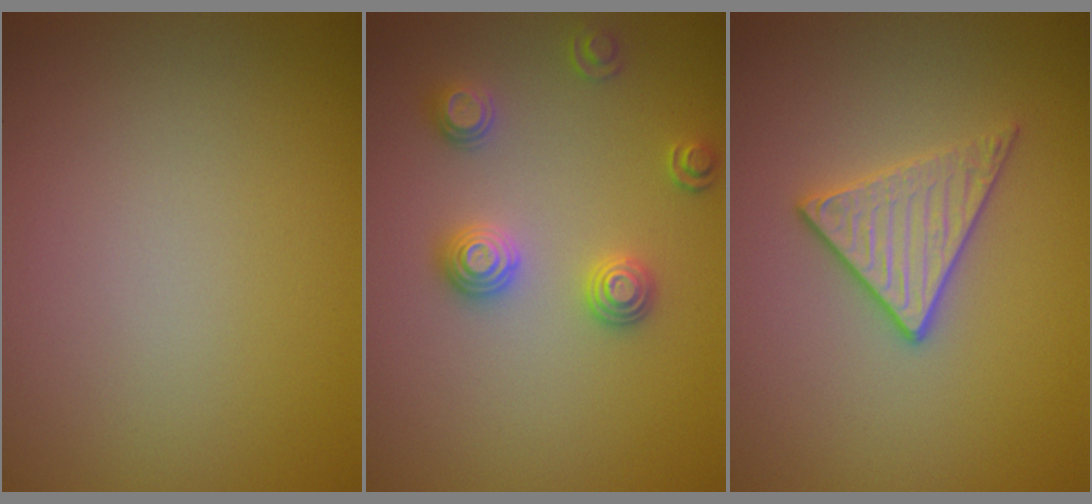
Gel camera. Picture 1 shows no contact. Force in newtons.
{"total": 2.7, "press": 2.6, "slide": 0.9}
{"total": 2.8, "press": 2.6, "slide": 1.0}